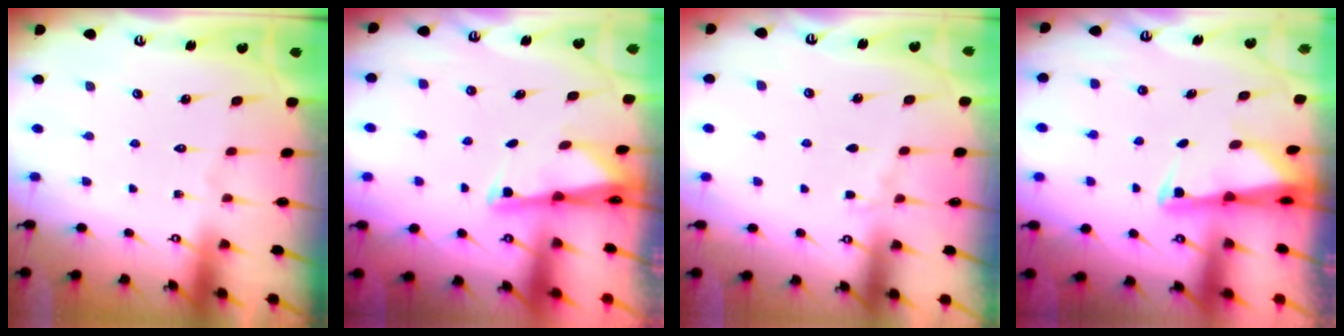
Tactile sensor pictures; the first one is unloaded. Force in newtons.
{"total": 1.8, "press": 1.8, "slide": 0.4}
{"total": 3.2, "press": 3.2, "slide": 0.5}
{"total": 2.6, "press": 2.6, "slide": 0.5}